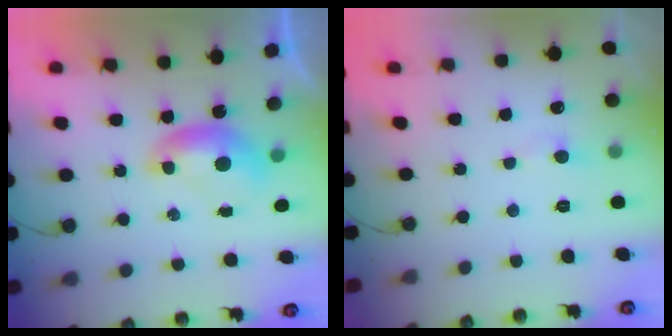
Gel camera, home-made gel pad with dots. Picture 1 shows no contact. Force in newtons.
{"total": 1.9, "press": 1.7, "slide": 0.7}